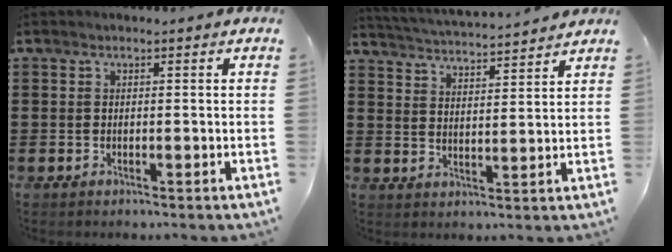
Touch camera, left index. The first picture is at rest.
{"total": 3.4, "force": [3.4, -0.5, 0.1], "torque": [-0.021, -0.029, 0.054]}